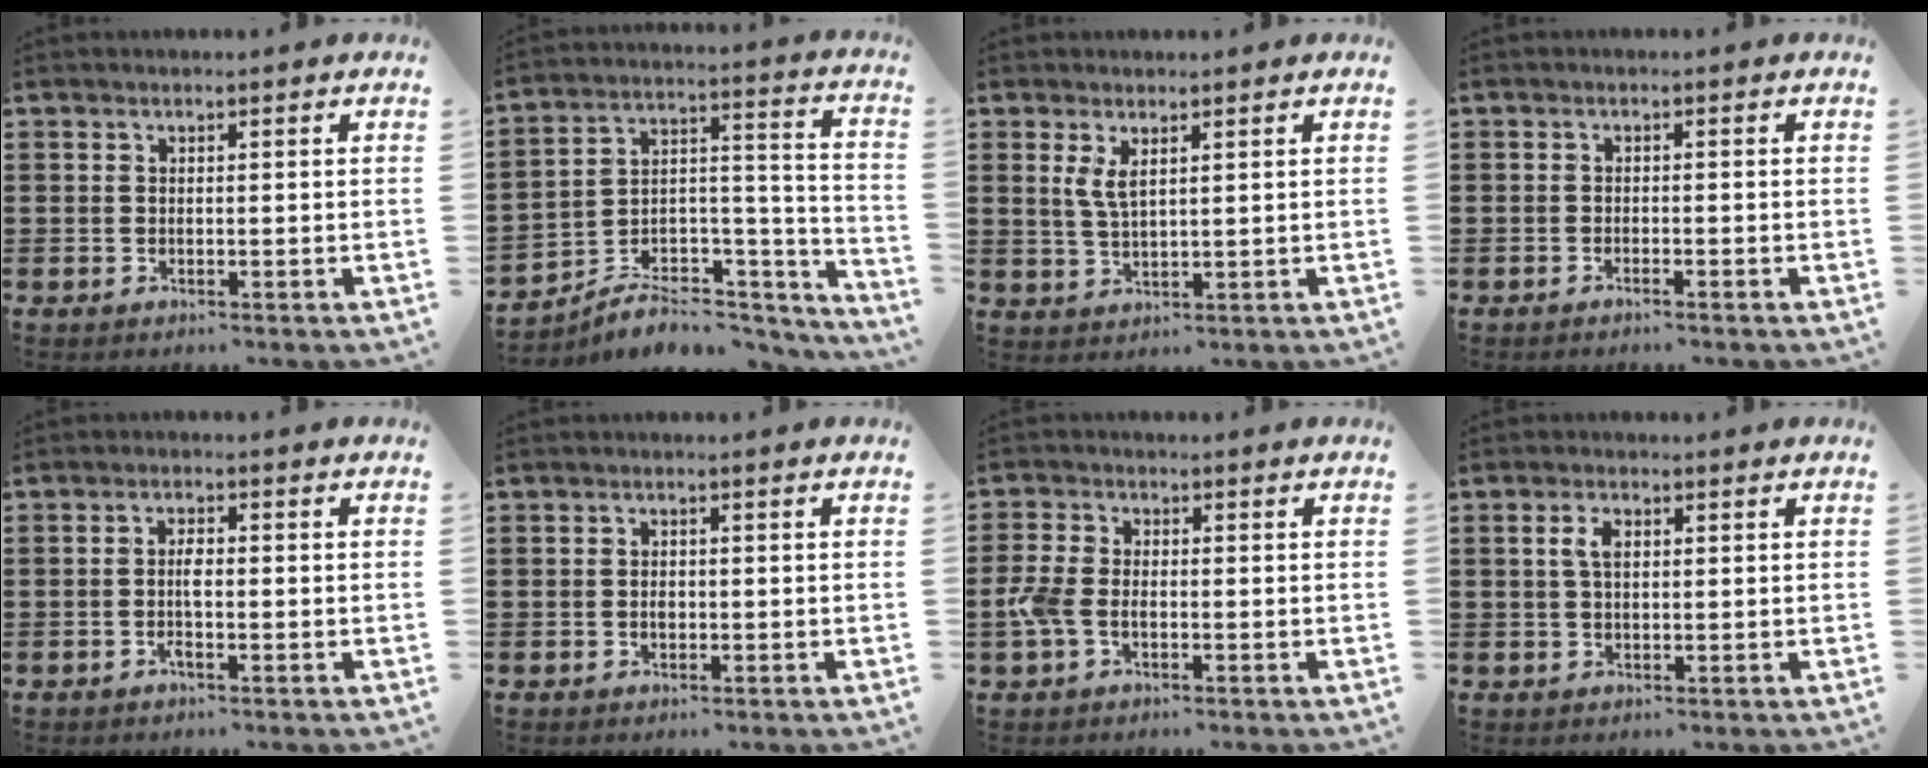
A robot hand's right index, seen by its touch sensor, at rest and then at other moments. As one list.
[{"total": 6.8, "force": [-4.9, 3.5, 3.1], "torque": [-0.052, 0.009, -0.088]}, {"total": 3.2, "force": [1.5, 0.9, 2.7], "torque": [-0.056, 0.005, 0.026]}, {"total": 1.0, "force": [-0.9, -0.3, 0.3], "torque": [-0.005, -0.001, -0.017]}, {"total": 2.3, "force": [-0.6, 0.7, 2.1], "torque": [-0.047, 0.002, -0.014]}, {"total": 1.0, "force": [-0.2, 0.5, 0.9], "torque": [-0.018, 0.000, -0.003]}, {"total": 4.1, "force": [-1.2, 2.3, 3.1], "torque": [-0.083, -0.005, -0.029]}, {"total": 2.7, "force": [0.6, 1.3, 2.3], "torque": [-0.049, 0.009, 0.008]}]